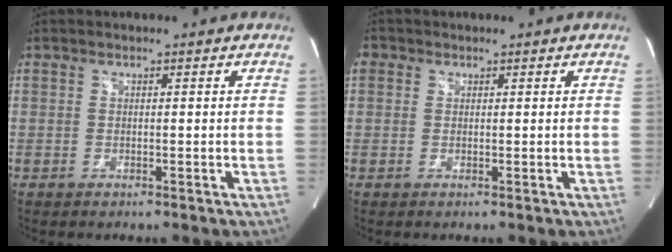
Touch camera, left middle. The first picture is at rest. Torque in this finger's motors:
{"motor_torque": [0.38, -0.26, 0.38, 0.06]}